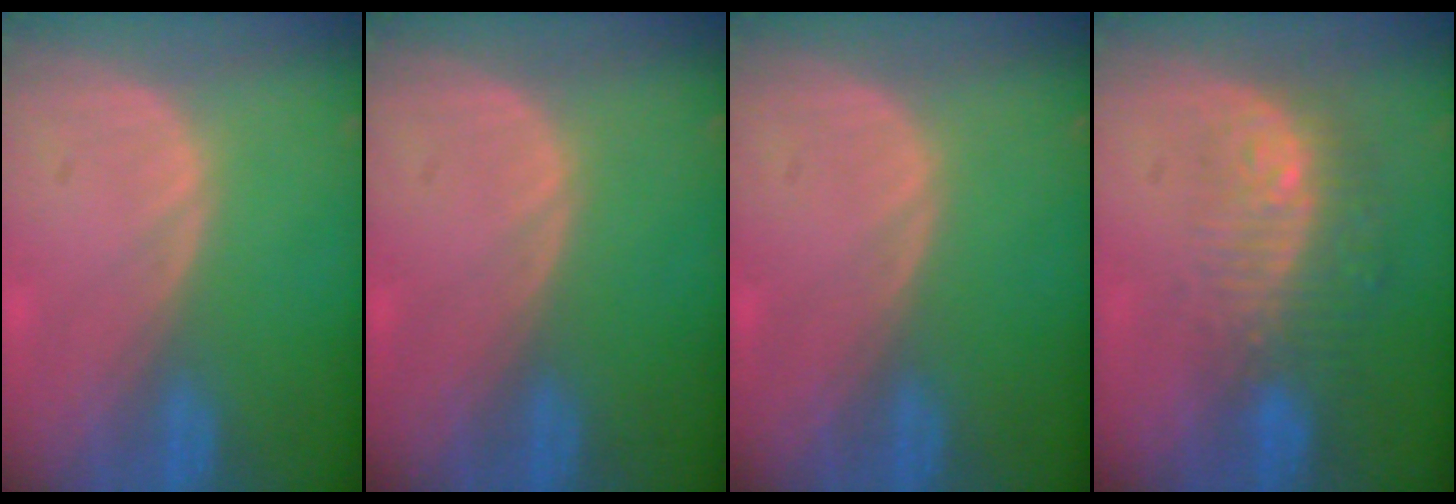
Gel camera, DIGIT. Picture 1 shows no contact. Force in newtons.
{"total": 0.0}
{"total": 0.0}
{"total": 9.9, "press": 8.2, "slide": 5.5}